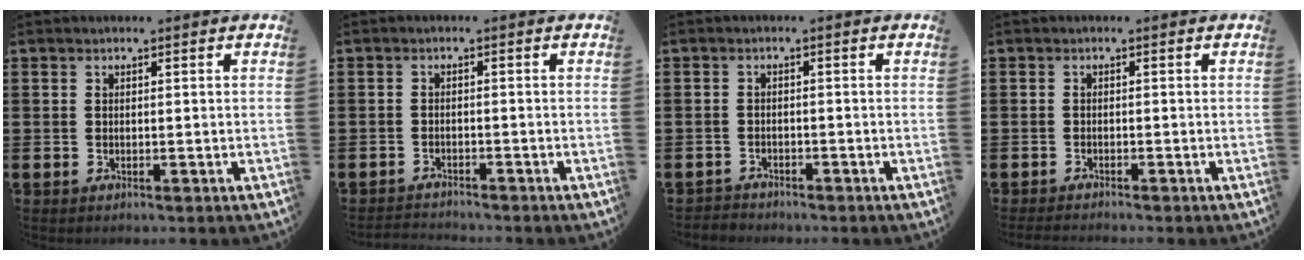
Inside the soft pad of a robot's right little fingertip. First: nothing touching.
{"total": 1.4, "force": [-1.4, 0.0, -0.1], "torque": [-0.003, 0.002, -0.029]}
{"total": 1.3, "force": [-1.2, 0.3, -0.2], "torque": [0.000, 0.003, -0.027]}
{"total": 0.8, "force": [-0.8, -0.1, 0.2], "torque": [-0.005, -0.002, -0.015]}